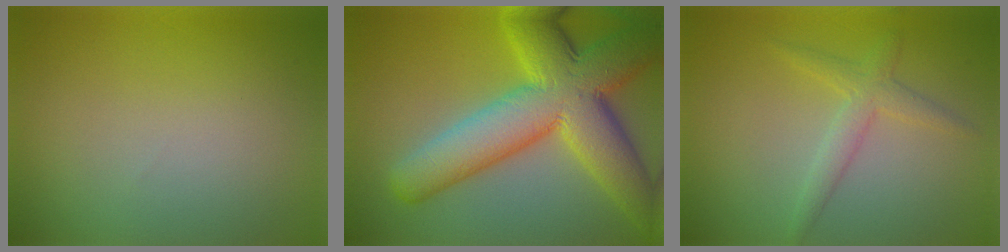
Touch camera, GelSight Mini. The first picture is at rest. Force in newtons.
{"total": 11.7, "press": 11.7, "slide": 0.3}
{"total": 2.2, "press": 2.2, "slide": 0.1}